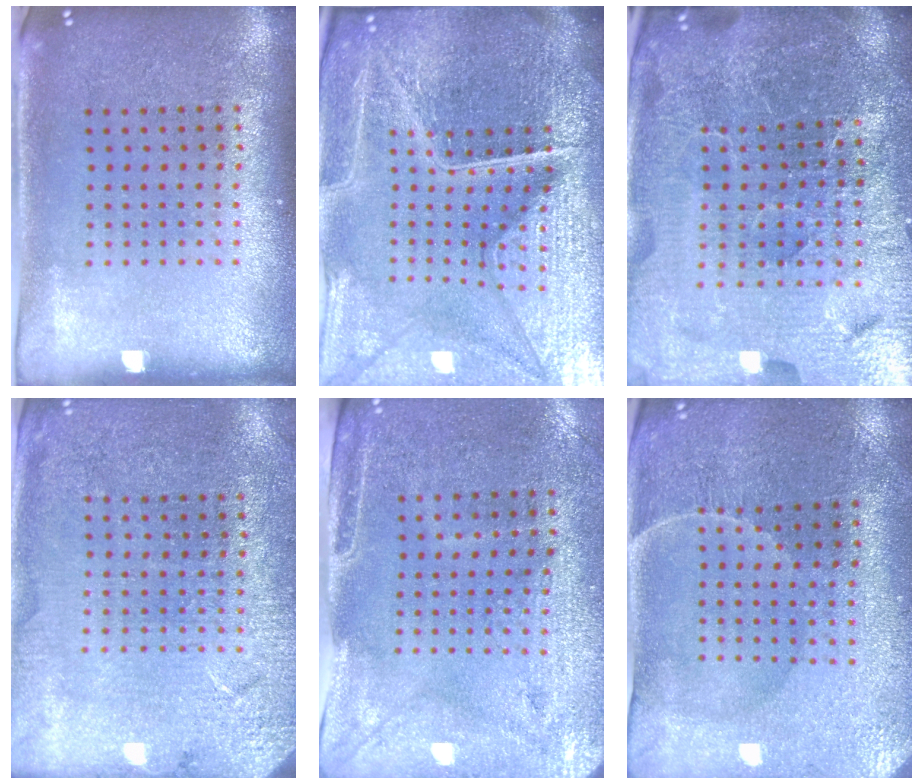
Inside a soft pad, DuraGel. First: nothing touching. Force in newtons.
{"total": 7.0, "press": 6.1, "slide": 3.3}
{"total": 6.5, "press": 5.8, "slide": 3.0}
{"total": 2.7, "press": 2.7, "slide": 0.1}
{"total": 3.0, "press": 2.5, "slide": 1.5}
{"total": 0.9, "press": 0.8, "slide": 0.3}